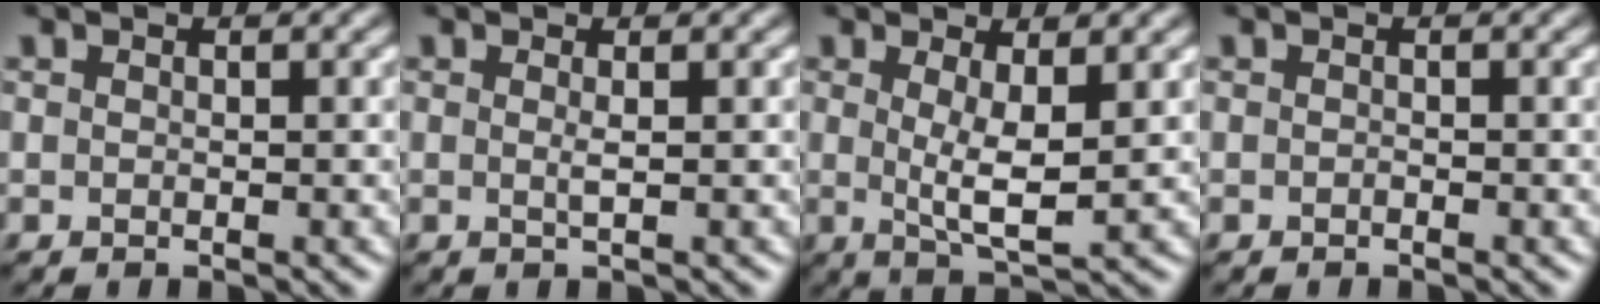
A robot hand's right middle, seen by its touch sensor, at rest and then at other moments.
{"total": 0.9, "force": [0.2, 0.1, 0.9], "torque": [-0.016, 0.000, 0.000]}
{"total": 3.7, "force": [0.6, 0.8, 3.6], "torque": [-0.066, -0.010, 0.015]}
{"total": 0.0}